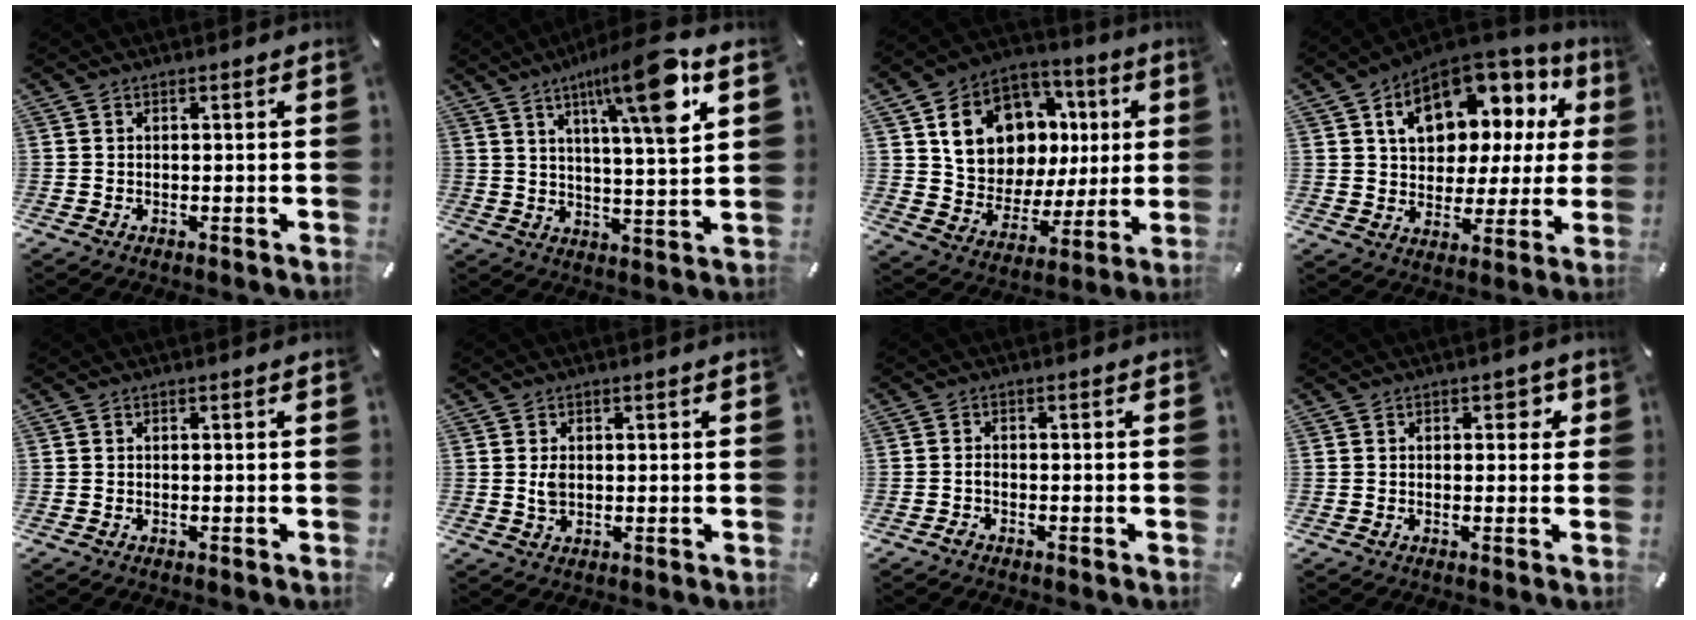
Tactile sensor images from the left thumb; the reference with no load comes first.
{"total": 15.9, "force": [8.3, 2.5, 13.3], "torque": [-0.211, -0.032, 0.123]}
{"total": 16.5, "force": [5.5, 13.3, 8.0], "torque": [-0.128, -0.023, 0.110]}
{"total": 14.4, "force": [6.6, 9.8, 8.3], "torque": [-0.139, -0.035, 0.119]}
{"total": 0.0}
{"total": 2.4, "force": [0.3, 1.7, 1.7], "torque": [-0.028, 0.000, 0.003]}
{"total": 1.1, "force": [-0.9, 0.6, 0.4], "torque": [-0.012, 0.001, -0.016]}
{"total": 2.2, "force": [0.6, 1.5, 1.5], "torque": [-0.007, 0.000, 0.002]}